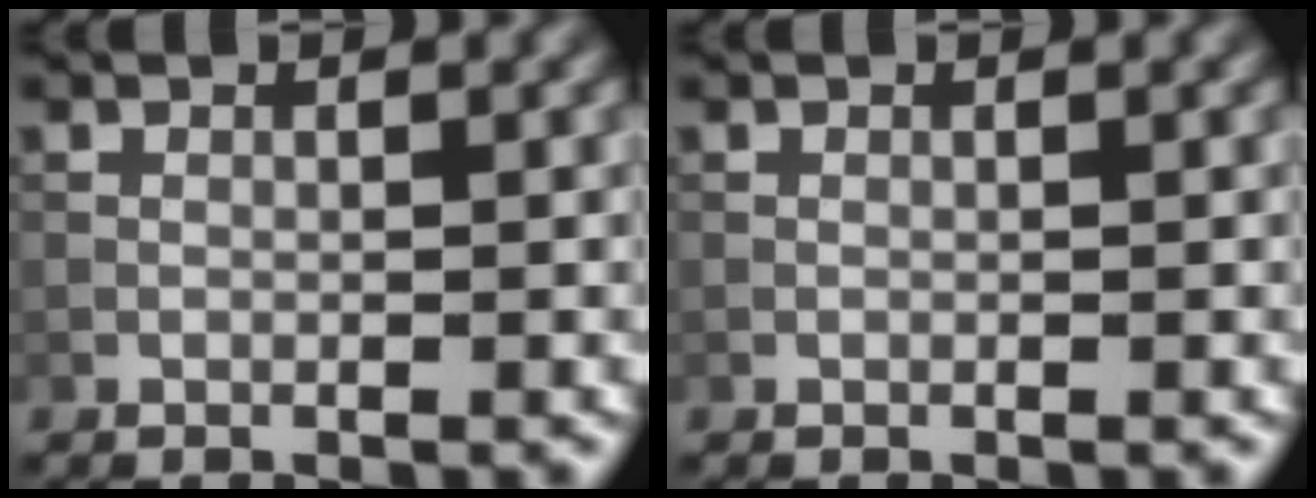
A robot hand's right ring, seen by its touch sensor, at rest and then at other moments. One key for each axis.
{"total": 0.0}